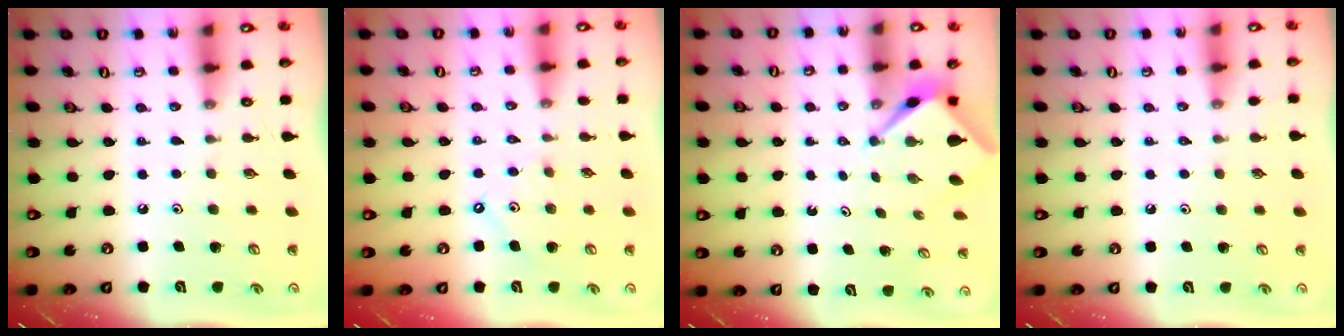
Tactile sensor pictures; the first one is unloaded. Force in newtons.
{"total": 5.5, "press": 5.4, "slide": 0.6}
{"total": 2.6, "press": 2.6, "slide": 0.1}
{"total": 0.6, "press": 0.6, "slide": 0.2}